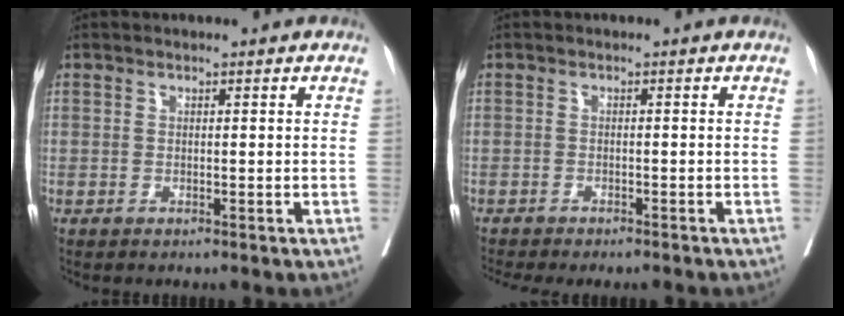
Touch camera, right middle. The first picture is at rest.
{"total": 7.8, "force": [-7.0, 1.1, 3.2], "torque": [-0.032, -0.004, -0.092]}